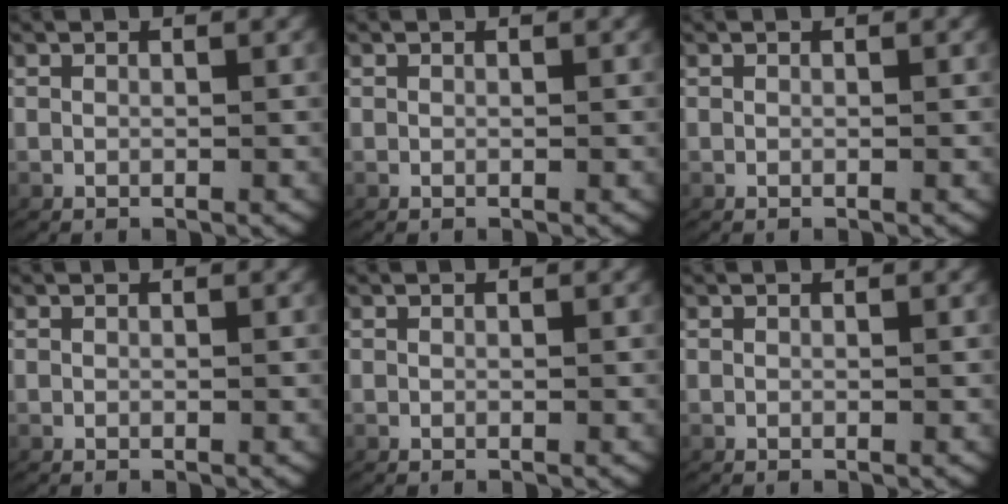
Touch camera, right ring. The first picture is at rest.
{"total": 0.0}
{"total": 0.0}
{"total": 0.0}
{"total": 0.0}
{"total": 0.0}